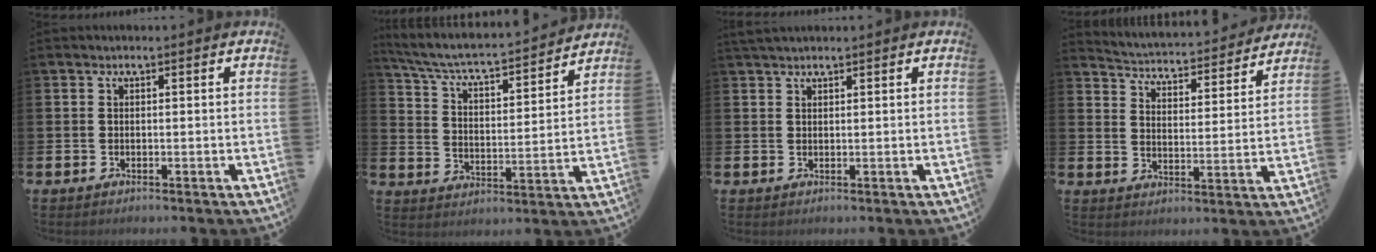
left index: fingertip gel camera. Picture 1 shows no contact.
{"total": 5.9, "force": [5.5, 0.8, 2.1], "torque": [-0.070, -0.047, 0.087]}
{"total": 1.6, "force": [1.4, 0.4, 0.5], "torque": [-0.011, 0.005, 0.026]}
{"total": 4.1, "force": [4.0, 0.7, 0.2], "torque": [-0.031, -0.040, 0.062]}